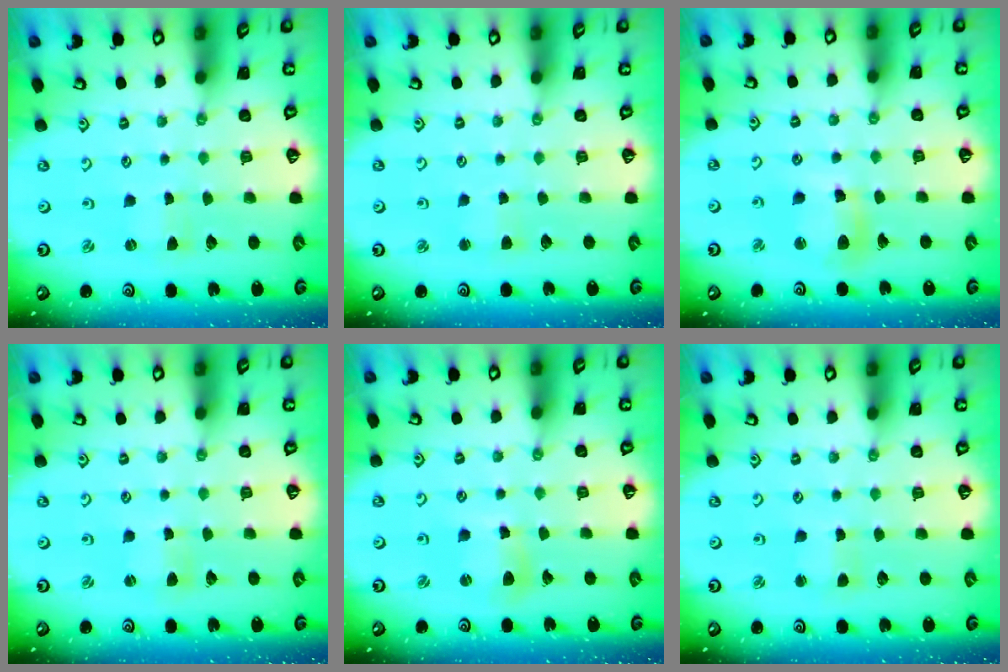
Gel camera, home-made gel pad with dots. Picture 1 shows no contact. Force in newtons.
{"total": 2.2, "press": 2.2, "slide": 0.2}
{"total": 11.0, "press": 10.9, "slide": 1.4}
{"total": 1.7, "press": 1.7, "slide": 0.3}
{"total": 5.9, "press": 5.8, "slide": 0.7}
{"total": 3.0, "press": 3.0, "slide": 0.6}